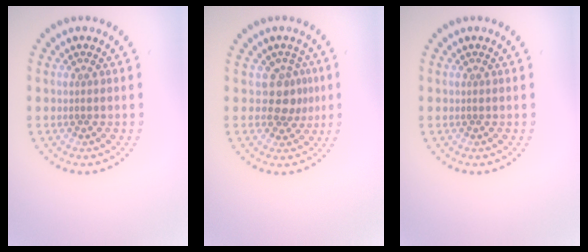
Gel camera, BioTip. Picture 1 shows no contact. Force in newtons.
{"total": 2.7, "press": 2.2, "slide": 1.5}
{"total": 0.0}